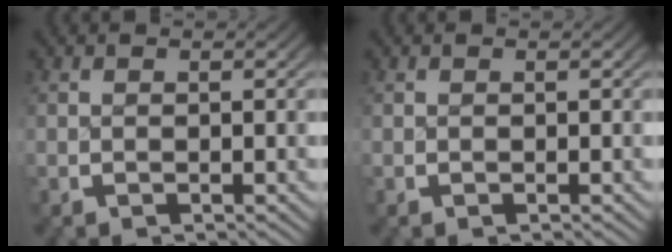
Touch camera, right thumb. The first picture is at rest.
{"total": 0.0}